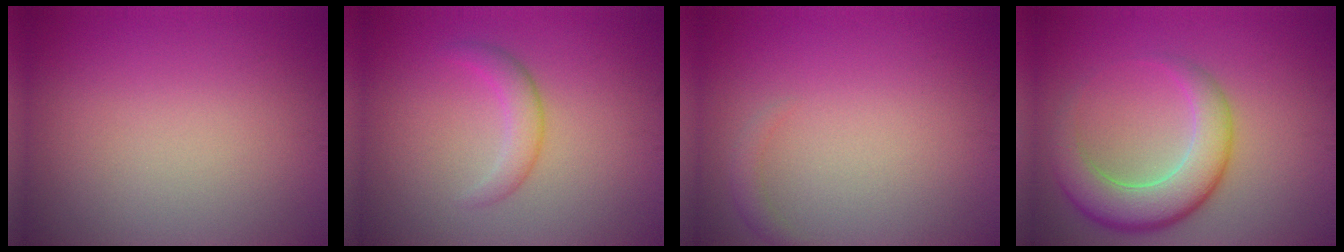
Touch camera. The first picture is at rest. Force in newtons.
{"total": 2.2, "press": 2.2, "slide": 0.1}
{"total": 0.9, "press": 0.9, "slide": 0.1}
{"total": 6.0, "press": 6.0, "slide": 0.2}